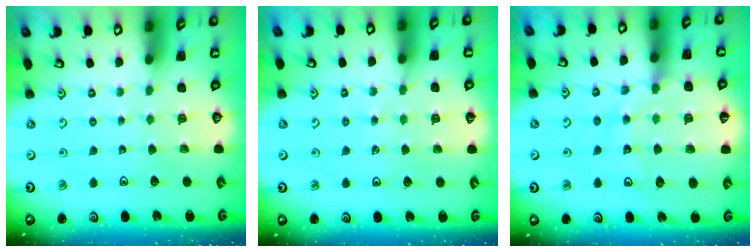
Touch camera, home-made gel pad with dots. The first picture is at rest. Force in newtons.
{"total": 4.1, "press": 4.1, "slide": 0.6}
{"total": 12.0, "press": 11.9, "slide": 1.5}